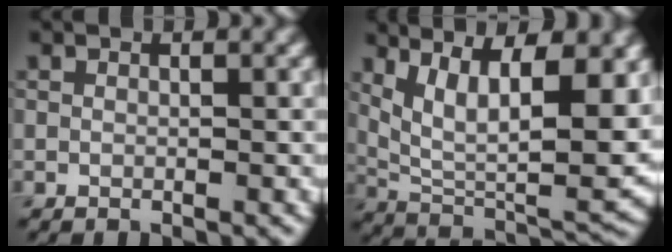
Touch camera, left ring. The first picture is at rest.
{"total": 11.3, "force": [3.9, 4.4, 9.7], "torque": [-0.162, -0.006, 0.071]}